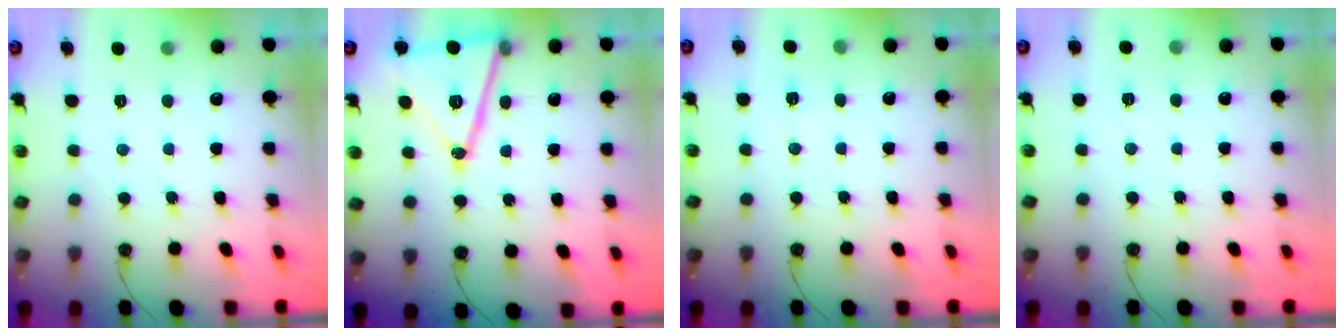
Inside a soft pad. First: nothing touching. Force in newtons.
{"total": 18.1, "press": 17.8, "slide": 3.4}
{"total": 5.7, "press": 3.6, "slide": 4.4}
{"total": 4.4, "press": 4.1, "slide": 1.6}